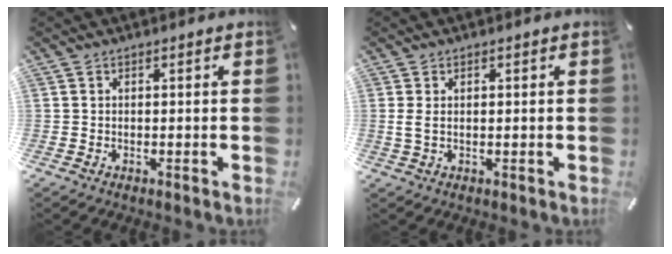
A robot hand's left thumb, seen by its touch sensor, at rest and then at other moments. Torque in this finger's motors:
{"motor_torque": [0.66, 0.52, 0.28, -0.30, 0.08]}